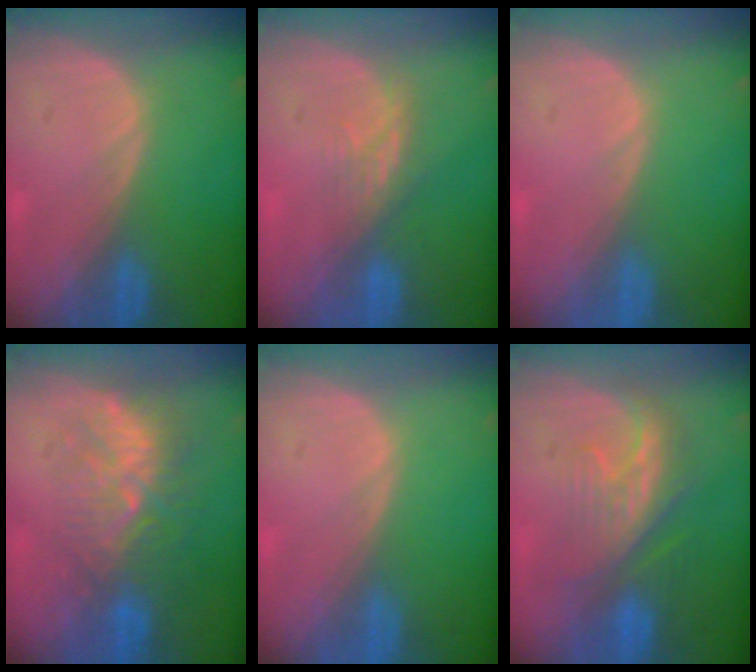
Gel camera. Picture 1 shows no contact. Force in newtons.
{"total": 3.7, "press": 3.4, "slide": 1.5}
{"total": 0.0}
{"total": 9.1, "press": 8.4, "slide": 3.5}
{"total": 0.0}
{"total": 8.2, "press": 8.0, "slide": 1.6}